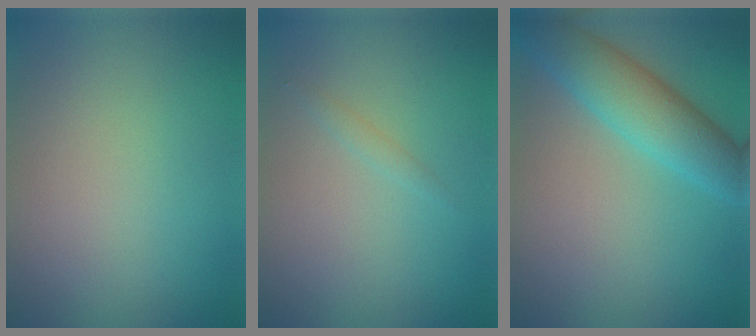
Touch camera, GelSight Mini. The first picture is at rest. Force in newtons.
{"total": 0.8, "press": 0.8, "slide": 0.0}
{"total": 5.7, "press": 5.7, "slide": 0.1}